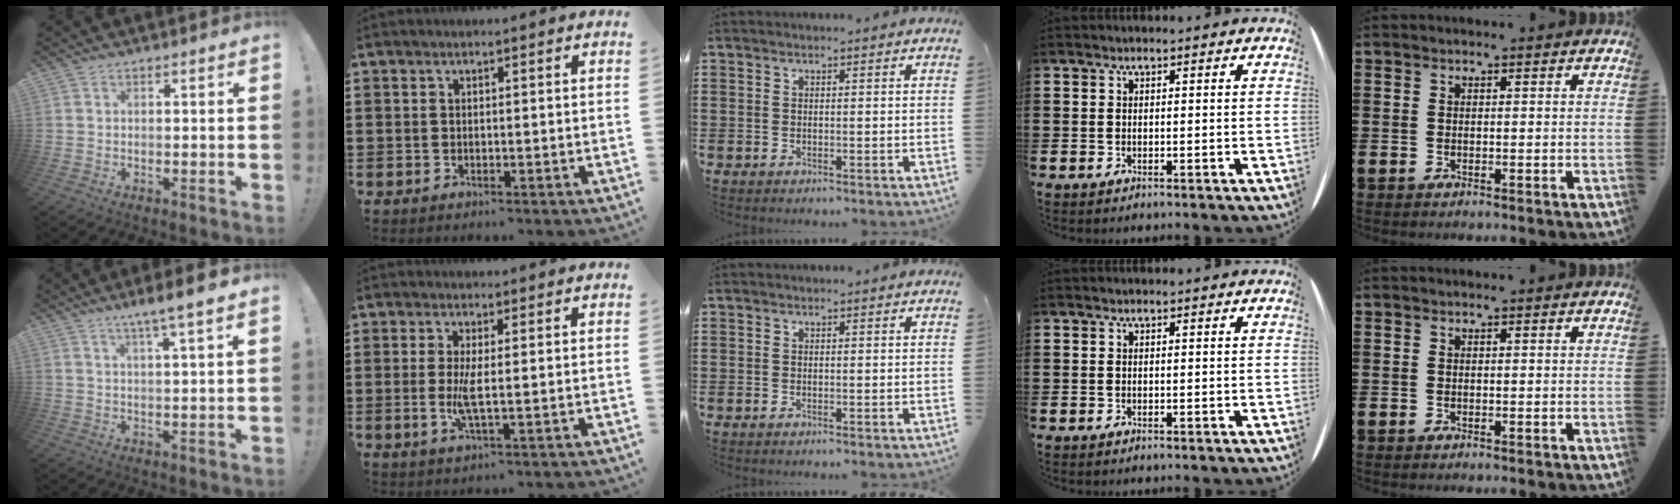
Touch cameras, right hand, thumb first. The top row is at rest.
{"thumb": {"total": 6.4, "force": [4.3, -0.4, 4.7], "torque": [-0.069, -0.028, 0.065]}, "index": {"total": 3.7, "force": [-0.2, 0.3, 3.7], "torque": [-0.081, -0.012, -0.009]}}